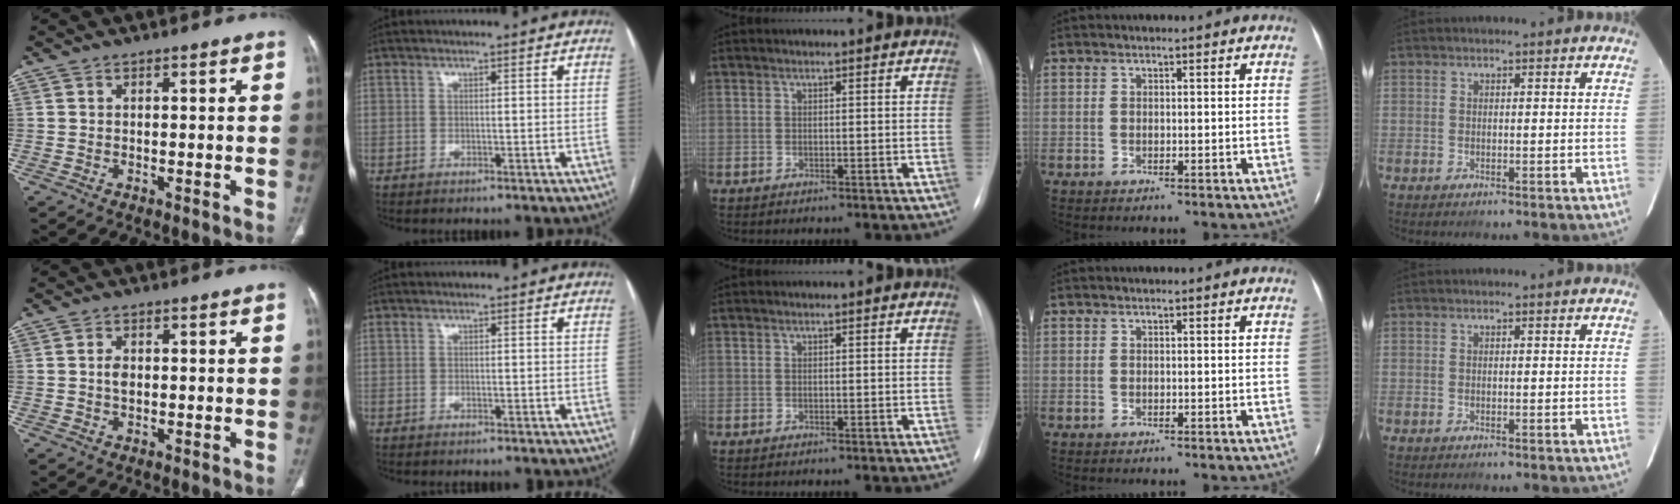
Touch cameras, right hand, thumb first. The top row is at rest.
{"thumb": {"total": 2.0, "force": [0.2, 1.3, 1.5], "torque": [-0.027, 0.000, 0.003]}}